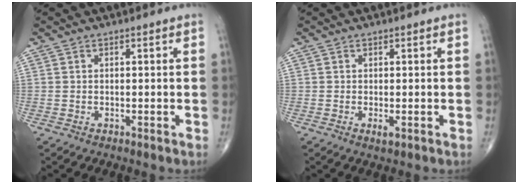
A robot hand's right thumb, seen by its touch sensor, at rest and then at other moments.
{"total": 1.2, "force": [-0.3, 0.4, 1.1], "torque": [-0.020, -0.005, -0.004]}